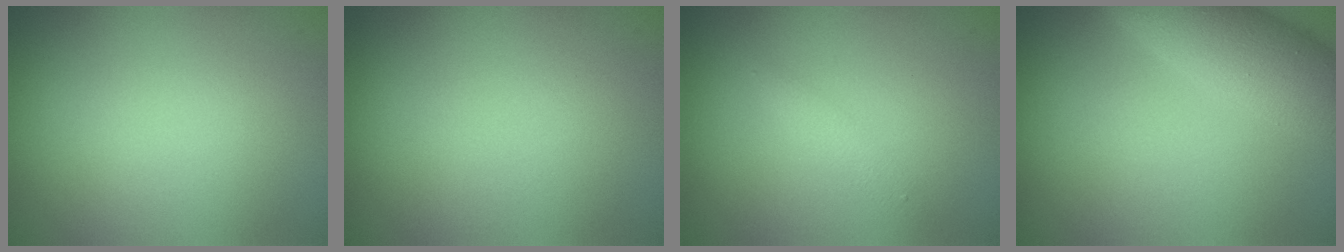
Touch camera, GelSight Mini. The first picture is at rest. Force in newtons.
{"total": 0.0}
{"total": 1.0, "press": 1.0, "slide": 0.0}
{"total": 4.9, "press": 4.9, "slide": 0.2}